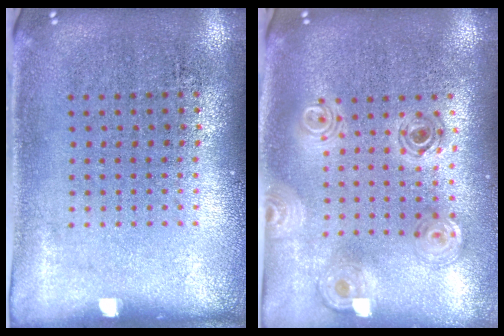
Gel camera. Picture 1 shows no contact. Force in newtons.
{"total": 1.1, "press": 1.1, "slide": 0.3}